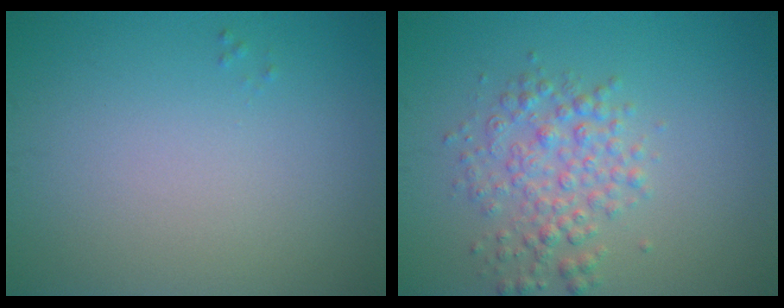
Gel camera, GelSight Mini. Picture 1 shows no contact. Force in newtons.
{"total": 3.4, "press": 3.4, "slide": 0.0}